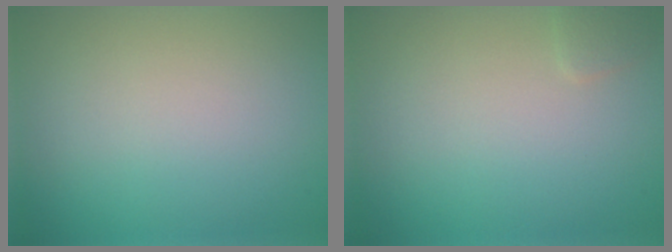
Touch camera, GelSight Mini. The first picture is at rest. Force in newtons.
{"total": 0.8, "press": 0.8, "slide": 0.0}